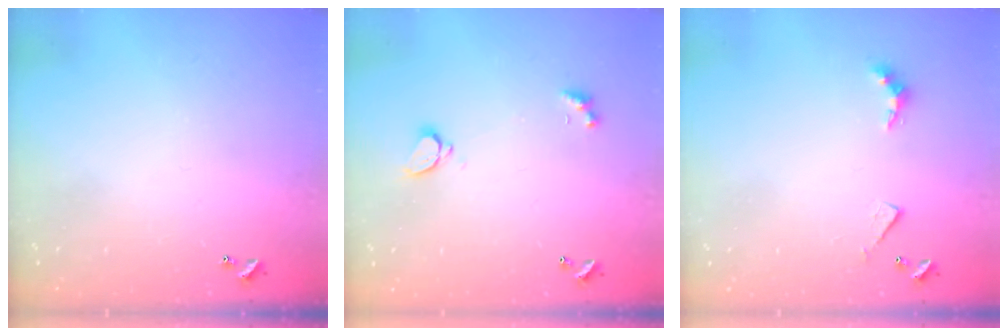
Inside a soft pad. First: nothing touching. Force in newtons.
{"total": 1.7, "press": 1.7, "slide": 0.3}
{"total": 4.5, "press": 4.5, "slide": 0.8}